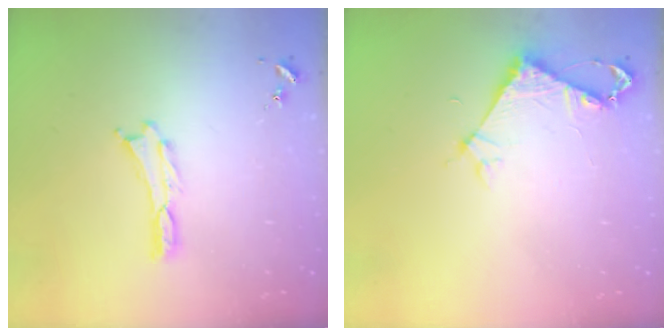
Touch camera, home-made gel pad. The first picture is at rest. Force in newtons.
{"total": 3.9, "press": 3.8, "slide": 0.3}